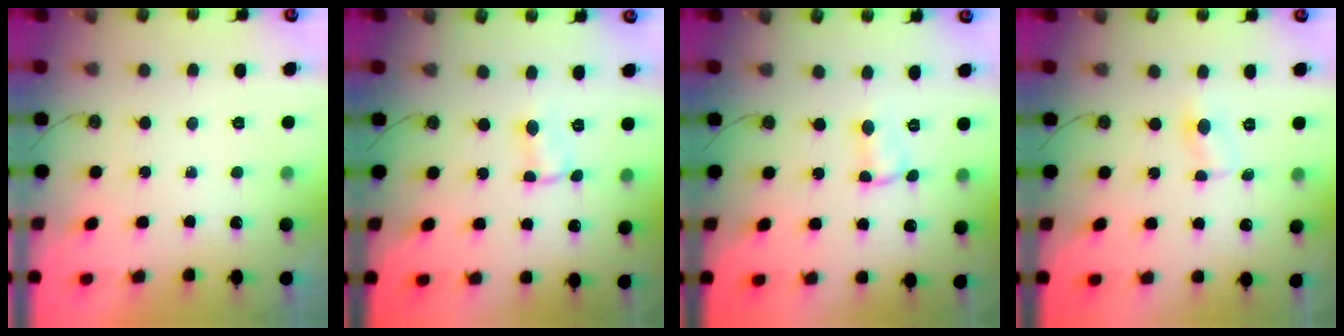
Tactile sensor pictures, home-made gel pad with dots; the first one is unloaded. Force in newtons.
{"total": 1.4, "press": 1.4, "slide": 0.1}
{"total": 1.3, "press": 1.2, "slide": 0.4}
{"total": 2.4, "press": 2.4, "slide": 0.3}